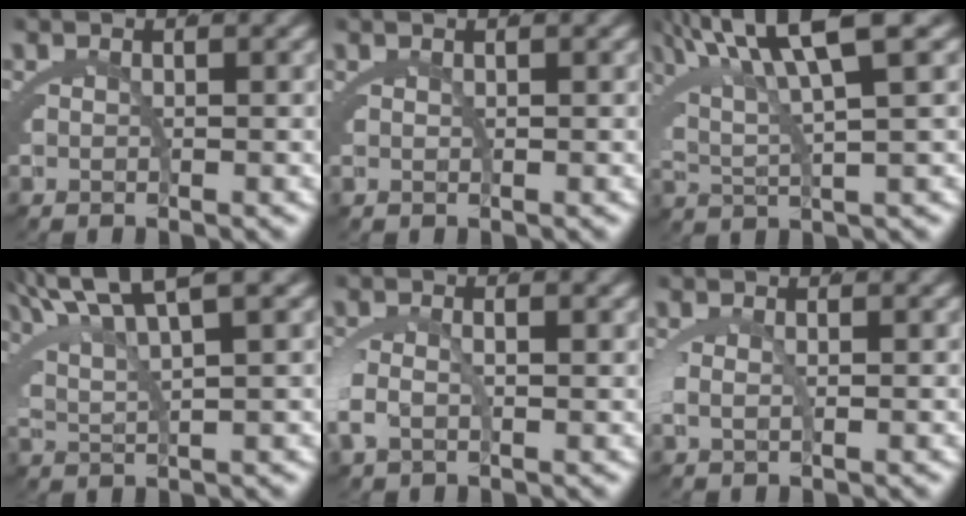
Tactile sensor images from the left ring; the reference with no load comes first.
{"total": 1.0, "force": [0.7, 0.7, 0.2], "torque": [-0.007, 0.011, 0.007]}
{"total": 8.0, "force": [4.9, 2.1, 6.0], "torque": [-0.108, 0.018, 0.081]}
{"total": 6.4, "force": [4.9, 1.3, 3.9], "torque": [-0.074, 0.022, 0.083]}
{"total": 2.4, "force": [-0.1, 1.4, 2.0], "torque": [-0.058, 0.001, 0.002]}
{"total": 1.5, "force": [0.3, 0.7, 1.3], "torque": [-0.045, -0.002, 0.008]}